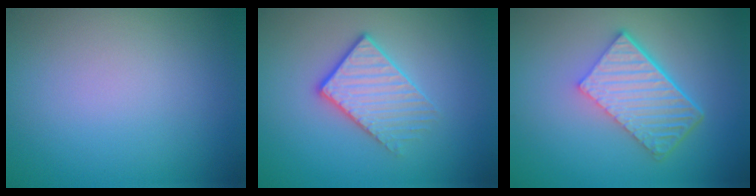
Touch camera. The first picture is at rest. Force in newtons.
{"total": 2.9, "press": 2.6, "slide": 1.2}
{"total": 6.0, "press": 4.1, "slide": 4.4}